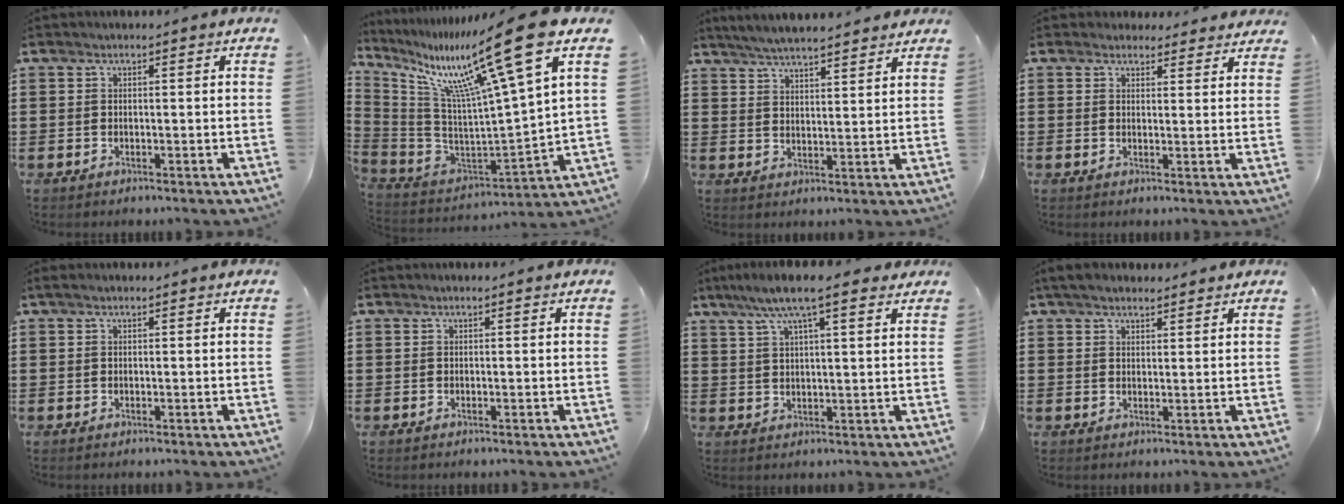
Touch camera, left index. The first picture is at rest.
{"total": 18.1, "force": [11.2, -0.1, 14.2], "torque": [-0.287, -0.071, 0.166]}
{"total": 4.7, "force": [4.6, -0.1, 1.1], "torque": [-0.036, -0.015, 0.083]}
{"total": 2.8, "force": [2.6, 1.1, 0.3], "torque": [-0.006, -0.005, 0.047]}
{"total": 0.5, "force": [-0.1, 0.2, 0.4], "torque": [-0.009, 0.000, -0.001]}
{"total": 0.0}
{"total": 8.2, "force": [5.8, 1.7, 5.6], "torque": [-0.115, -0.007, 0.101]}
{"total": 2.9, "force": [2.5, 1.1, 1.0], "torque": [-0.026, 0.006, 0.047]}